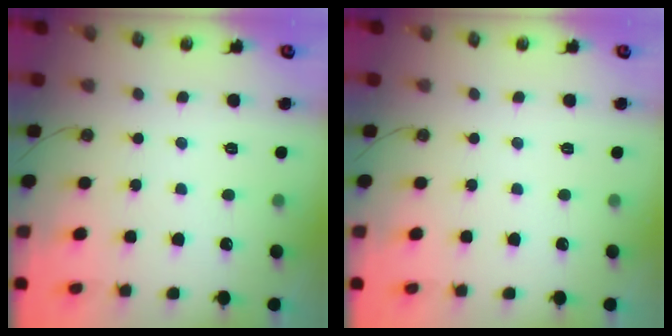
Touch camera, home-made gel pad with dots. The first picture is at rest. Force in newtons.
{"total": 0.0}